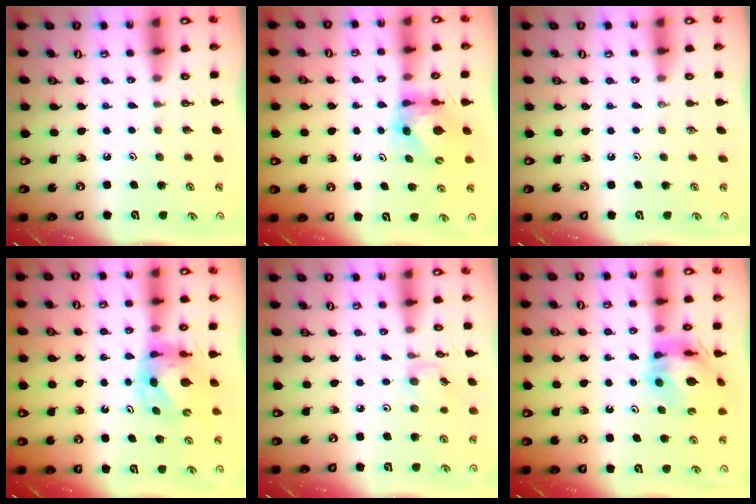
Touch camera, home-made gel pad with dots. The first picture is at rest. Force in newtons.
{"total": 6.2, "press": 6.2, "slide": 0.6}
{"total": 0.0}
{"total": 7.5, "press": 7.4, "slide": 0.8}
{"total": 2.9, "press": 2.9, "slide": 0.4}
{"total": 12.6, "press": 12.6, "slide": 1.5}